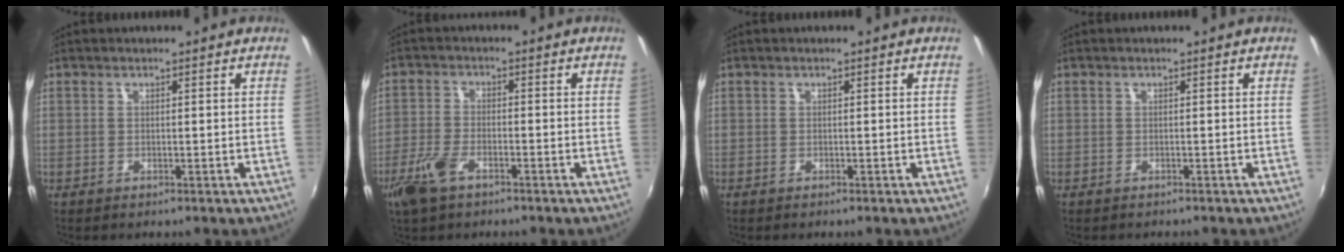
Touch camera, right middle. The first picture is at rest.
{"total": 6.5, "force": [-4.1, 2.8, 4.1], "torque": [-0.104, -0.008, -0.082]}
{"total": 0.0}
{"total": 0.7, "force": [-0.6, 0.4, -0.1], "torque": [-0.002, -0.001, -0.011]}